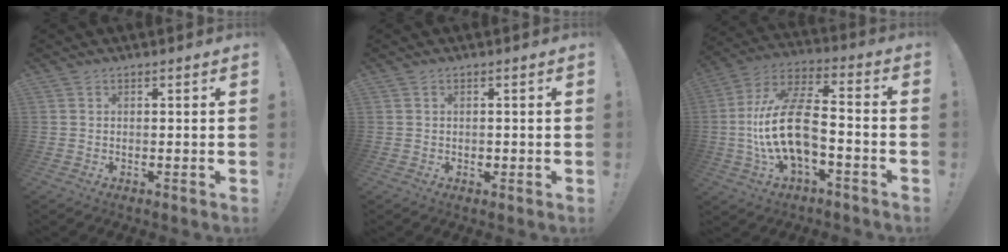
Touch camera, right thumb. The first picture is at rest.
{"total": 0.8, "force": [-0.3, 0.7, 0.3], "torque": [-0.004, 0.002, -0.006]}
{"total": 18.4, "force": [-3.7, 8.4, 15.9], "torque": [-0.311, 0.026, -0.061]}